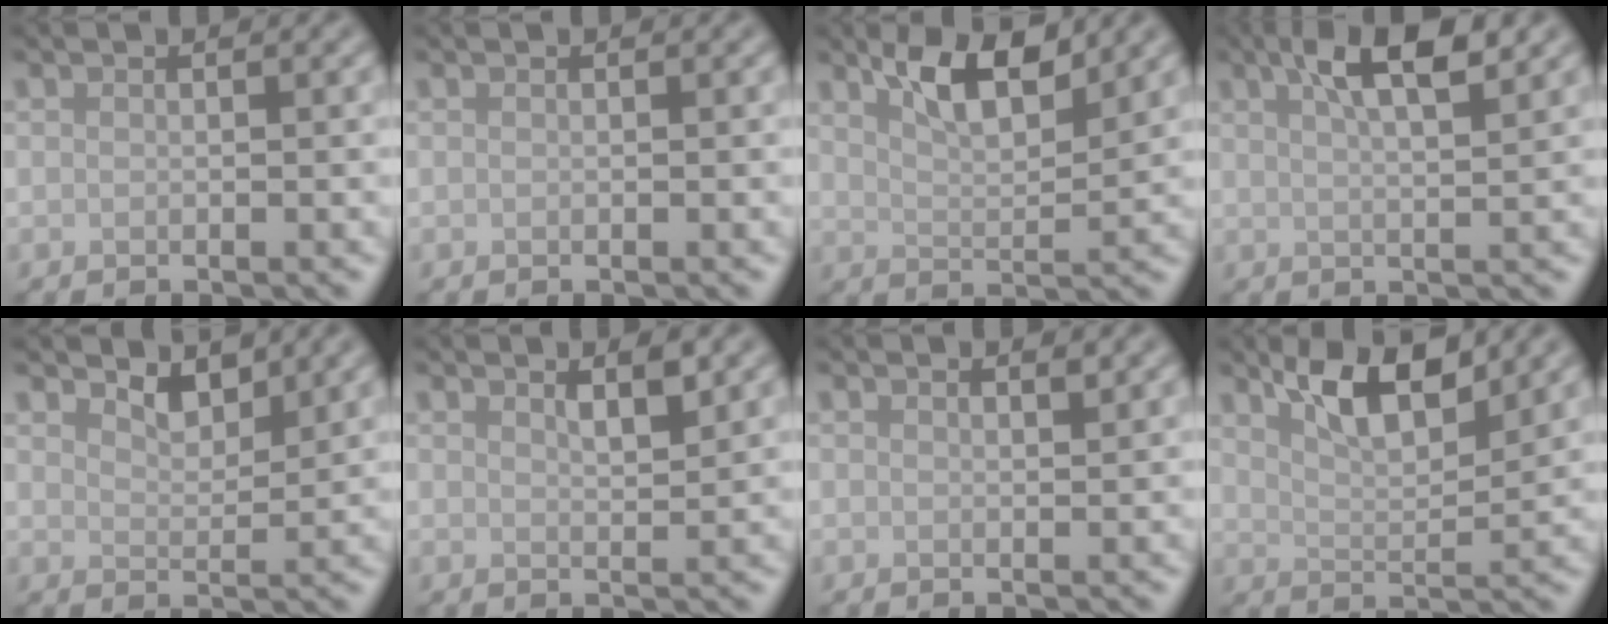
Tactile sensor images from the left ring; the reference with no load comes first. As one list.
[{"total": 0.0}, {"total": 5.1, "force": [3.4, 1.7, 3.5], "torque": [-0.061, 0.000, 0.056]}, {"total": 5.6, "force": [3.1, 1.6, 4.4], "torque": [-0.061, 0.017, 0.042]}, {"total": 2.3, "force": [2.0, 0.7, 0.9], "torque": [-0.020, -0.007, 0.033]}, {"total": 1.8, "force": [1.3, 0.3, 1.2], "torque": [-0.017, 0.000, 0.021]}, {"total": 0.7, "force": [0.7, 0.1, 0.3], "torque": [-0.001, -0.001, 0.012]}, {"total": 5.6, "force": [3.6, 1.8, 3.8], "torque": [-0.068, 0.000, 0.062]}]